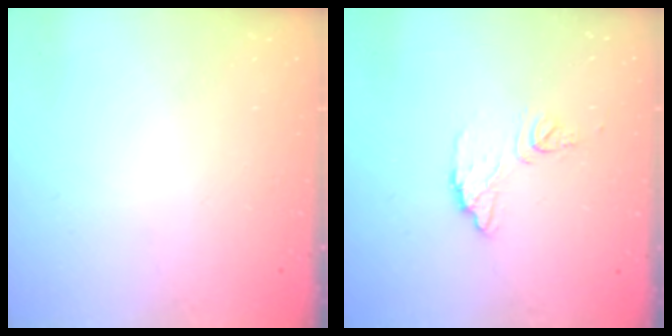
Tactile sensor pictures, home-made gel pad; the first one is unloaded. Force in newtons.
{"total": 8.9, "press": 8.9, "slide": 0.6}